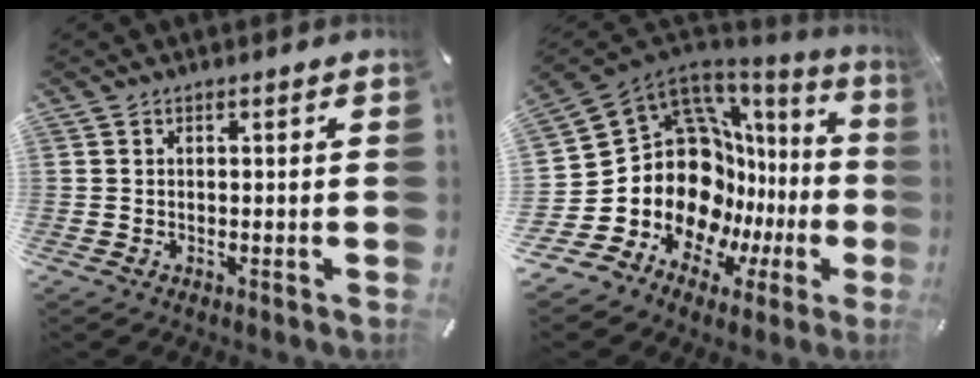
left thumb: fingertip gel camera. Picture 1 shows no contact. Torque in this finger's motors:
{"motor_torque": [0.38, 3.54, 1.45, 1.33, 0.05]}